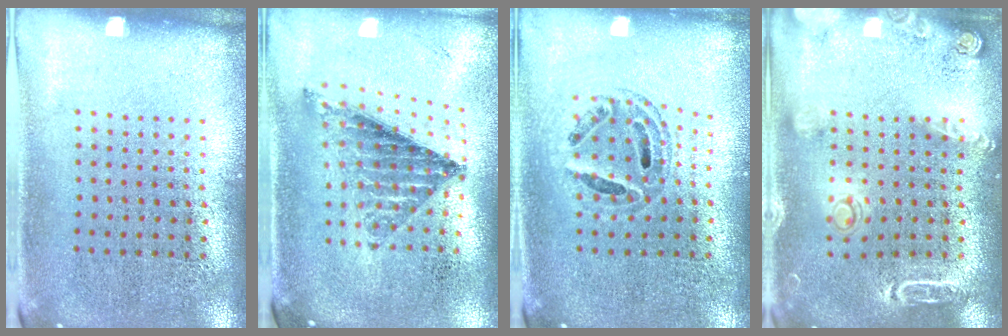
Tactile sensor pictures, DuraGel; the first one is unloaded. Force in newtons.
{"total": 0.9, "press": 0.9, "slide": 0.3}
{"total": 0.6, "press": 0.6, "slide": 0.2}
{"total": 1.8, "press": 1.8, "slide": 0.4}